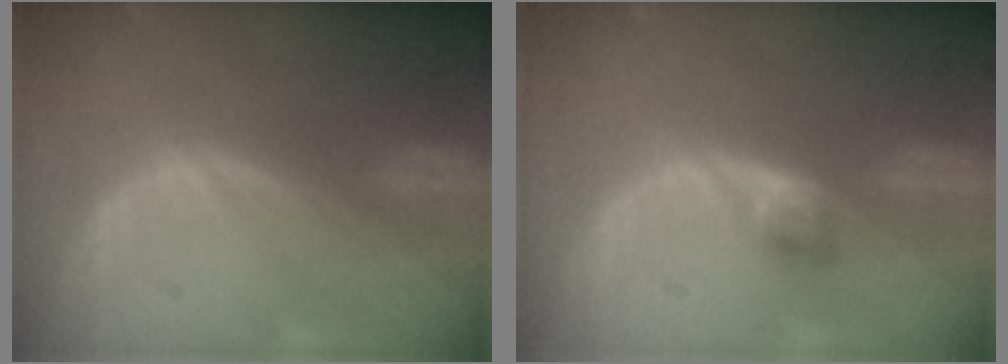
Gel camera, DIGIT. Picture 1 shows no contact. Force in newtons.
{"total": 2.5, "press": 2.3, "slide": 0.9}